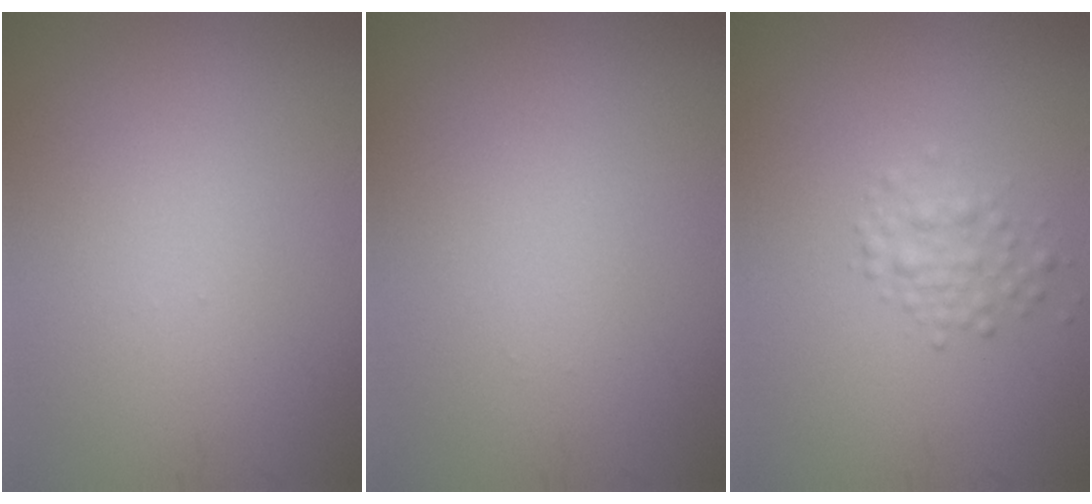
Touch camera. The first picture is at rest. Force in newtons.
{"total": 0.0}
{"total": 1.8, "press": 1.8, "slide": 0.0}